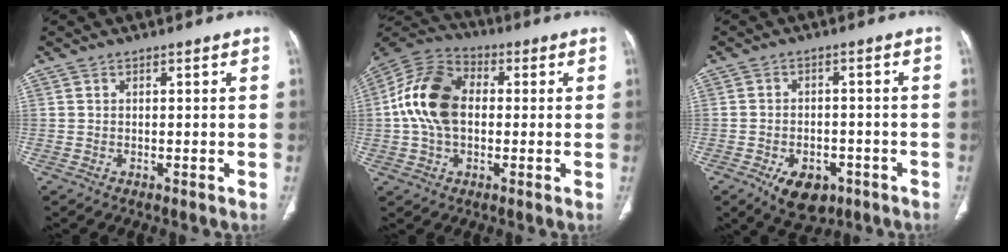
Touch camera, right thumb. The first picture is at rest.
{"total": 14.7, "force": [0.6, 9.8, 10.9], "torque": [-0.203, 0.029, 0.002]}
{"total": 8.7, "force": [-4.6, 5.5, 5.0], "torque": [-0.063, 0.020, -0.060]}